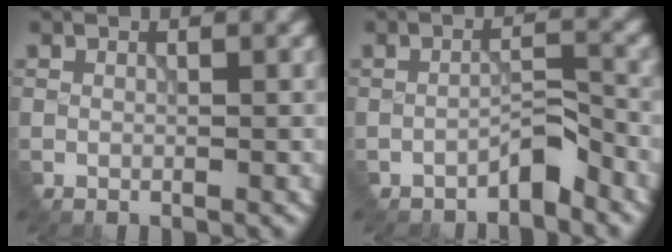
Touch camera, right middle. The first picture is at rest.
{"total": 2.3, "force": [-1.9, 0.4, 1.1], "torque": [-0.018, 0.012, -0.034]}